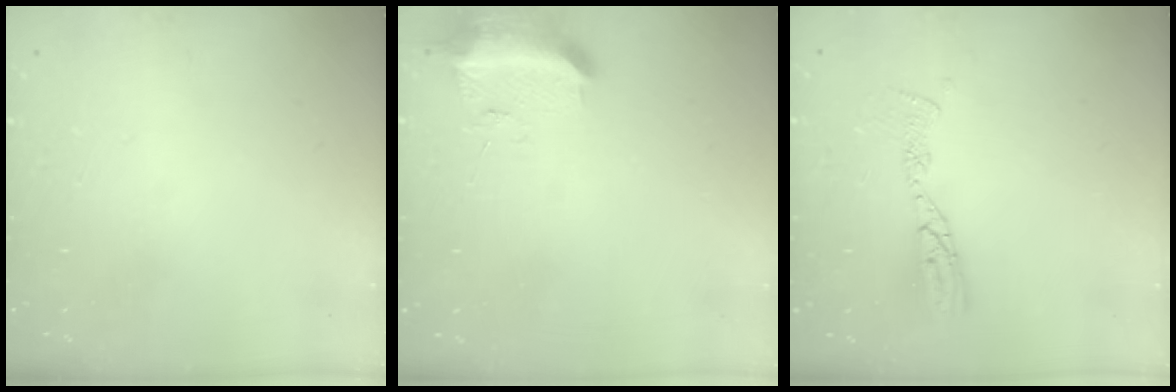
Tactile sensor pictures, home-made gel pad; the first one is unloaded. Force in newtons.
{"total": 10.0, "press": 10.0, "slide": 0.4}
{"total": 9.7, "press": 9.7, "slide": 0.9}